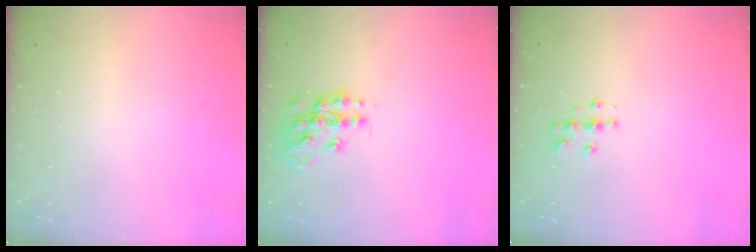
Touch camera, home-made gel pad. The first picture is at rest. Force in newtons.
{"total": 13.2, "press": 13.1, "slide": 0.9}
{"total": 3.8, "press": 3.8, "slide": 0.4}